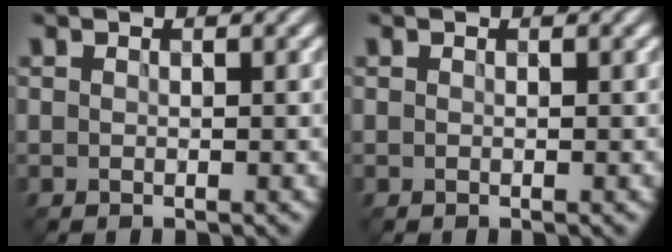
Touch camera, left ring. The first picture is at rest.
{"total": 0.0}